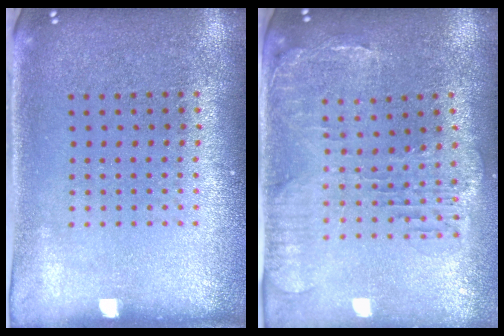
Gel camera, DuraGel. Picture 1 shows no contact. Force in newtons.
{"total": 1.4, "press": 1.4, "slide": 0.4}